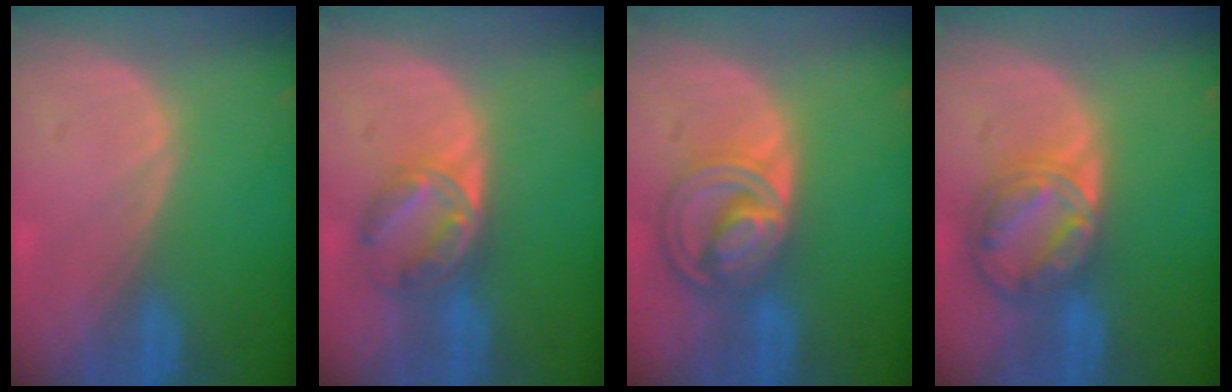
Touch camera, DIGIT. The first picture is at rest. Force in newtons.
{"total": 6.7, "press": 5.9, "slide": 3.2}
{"total": 8.6, "press": 7.3, "slide": 4.6}
{"total": 8.7, "press": 7.4, "slide": 4.6}